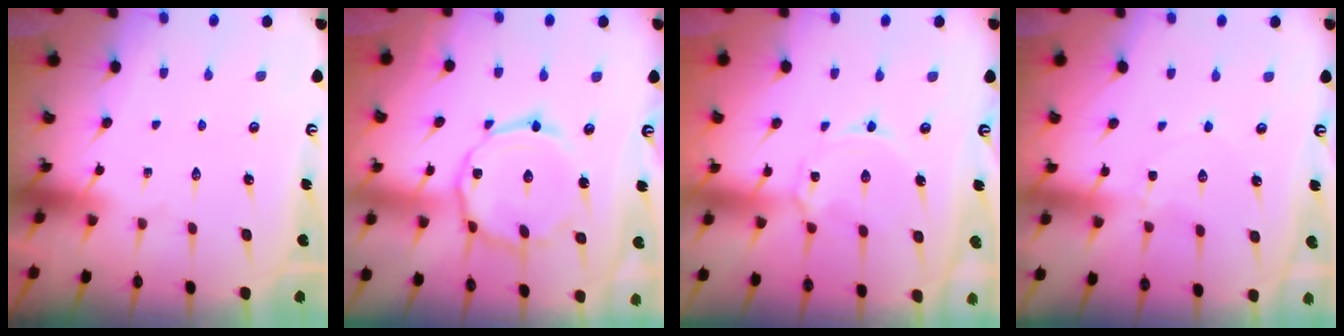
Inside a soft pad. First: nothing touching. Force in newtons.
{"total": 12.4, "press": 12.4, "slide": 0.8}
{"total": 2.5, "press": 2.4, "slide": 0.4}
{"total": 1.0, "press": 1.0, "slide": 0.1}